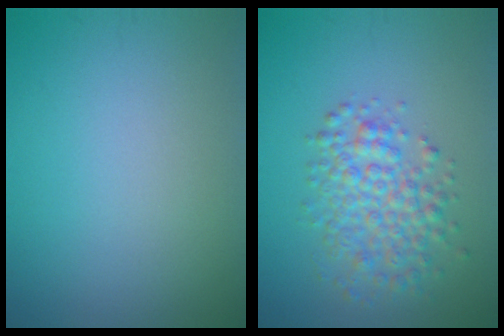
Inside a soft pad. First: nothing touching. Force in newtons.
{"total": 4.4, "press": 4.4, "slide": 0.1}